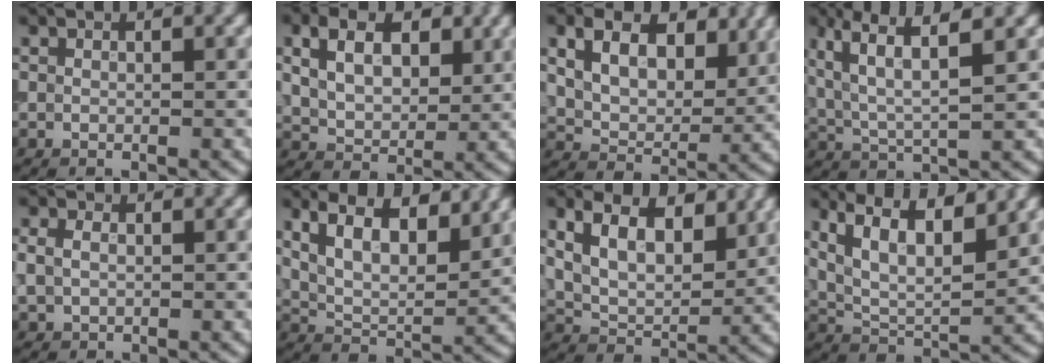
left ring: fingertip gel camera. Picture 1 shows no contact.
{"total": 6.1, "force": [2.0, 4.0, 4.2], "torque": [-0.079, 0.004, 0.033]}
{"total": 7.9, "force": [3.4, 4.9, 5.1], "torque": [-0.098, 0.001, 0.054]}
{"total": 5.7, "force": [2.6, 1.5, 4.8], "torque": [-0.101, 0.005, 0.054]}
{"total": 2.5, "force": [0.5, 2.0, 1.4], "torque": [-0.036, 0.010, 0.010]}
{"total": 7.8, "force": [4.5, 3.0, 5.6], "torque": [-0.101, 0.013, 0.074]}
{"total": 6.9, "force": [3.0, 3.8, 4.9], "torque": [-0.093, -0.002, 0.050]}
{"total": 8.3, "force": [5.0, 2.6, 6.1], "torque": [-0.116, 0.013, 0.077]}